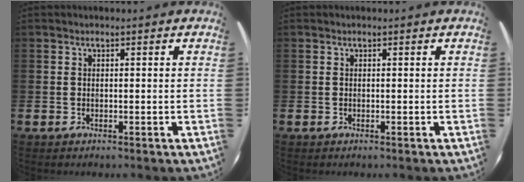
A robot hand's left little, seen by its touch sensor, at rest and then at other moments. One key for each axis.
{"total": 0.0}